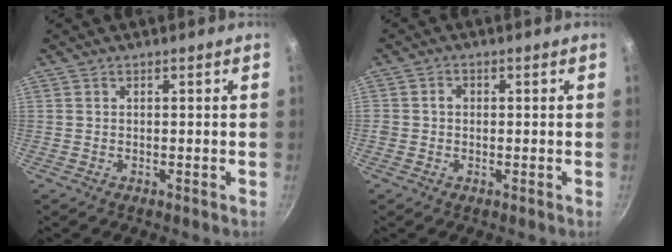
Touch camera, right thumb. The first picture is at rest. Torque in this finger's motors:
{"motor_torque": [0.17, 0.11, 0.48, 0.04, -0.03]}